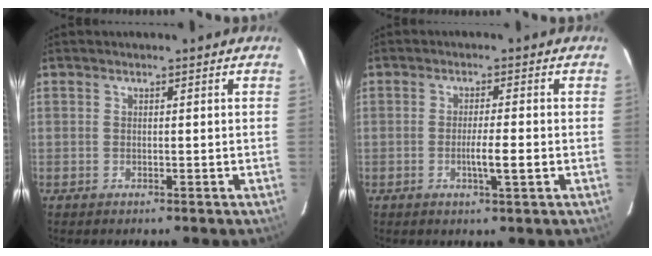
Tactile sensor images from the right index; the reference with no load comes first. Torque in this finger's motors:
{"motor_torque": [0.61, -0.30, 0.31, 0.06]}